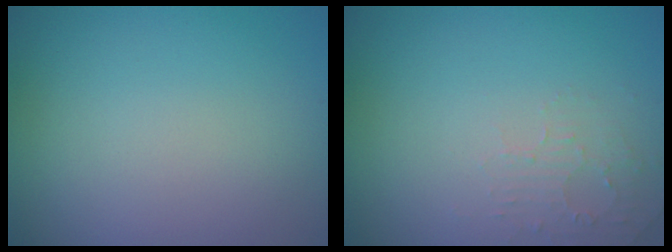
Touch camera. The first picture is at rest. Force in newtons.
{"total": 1.6, "press": 1.6, "slide": 0.4}